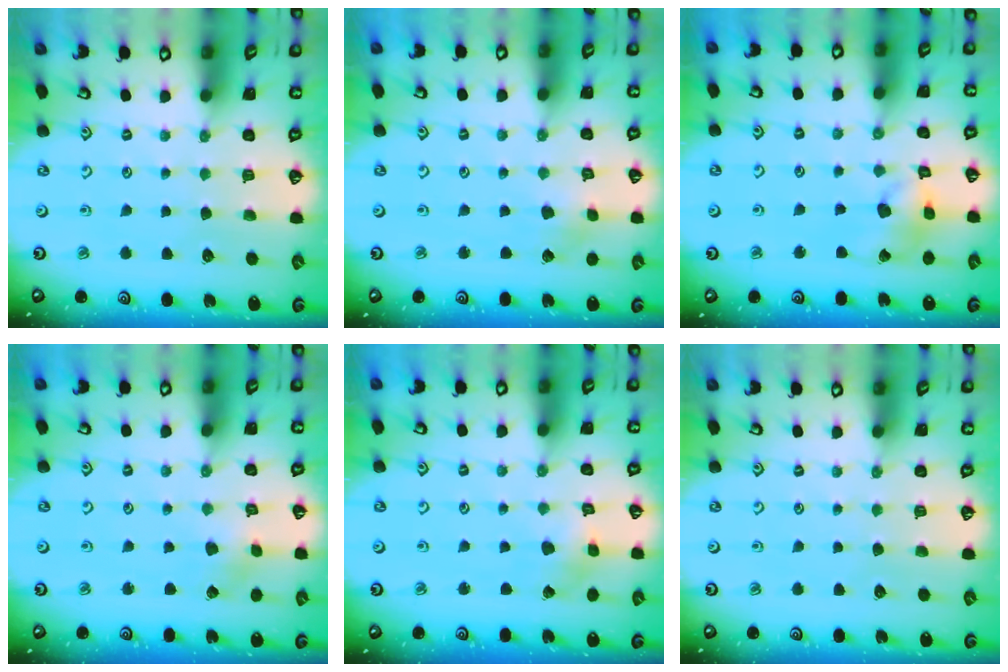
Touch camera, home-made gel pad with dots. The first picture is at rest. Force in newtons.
{"total": 2.3, "press": 2.3, "slide": 0.6}
{"total": 10.6, "press": 10.5, "slide": 1.5}
{"total": 1.5, "press": 1.5, "slide": 0.2}
{"total": 2.8, "press": 2.8, "slide": 0.1}
{"total": 0.0}